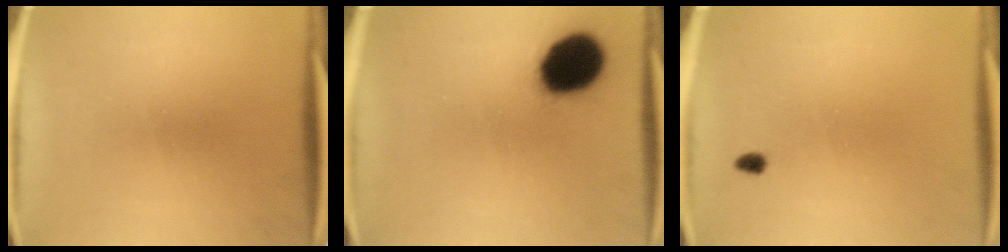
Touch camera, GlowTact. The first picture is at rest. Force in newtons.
{"total": 17.5}
{"total": 1.5}